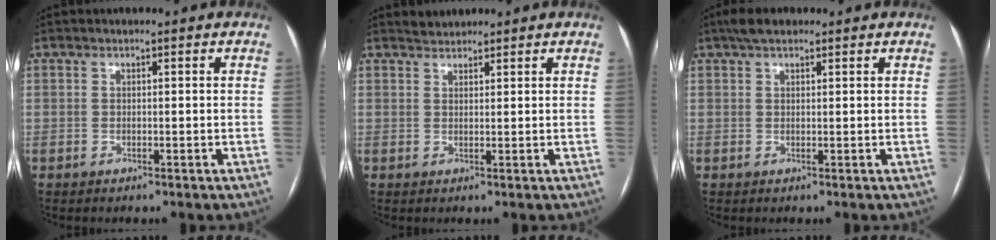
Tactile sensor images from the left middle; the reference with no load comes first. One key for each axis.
{"total": 1.5, "fx": 1.5, "fy": 0.4, "fz": -0.2, "tx": -0.001, "ty": 0.007, "tz": 0.028}
{"total": 3.3, "fx": 2.4, "fy": 1.3, "fz": 1.8, "tx": -0.038, "ty": 0.020, "tz": 0.042}